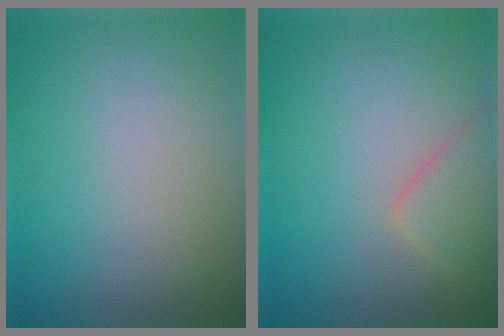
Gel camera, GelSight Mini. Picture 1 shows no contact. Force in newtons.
{"total": 2.6, "press": 2.6, "slide": 0.2}